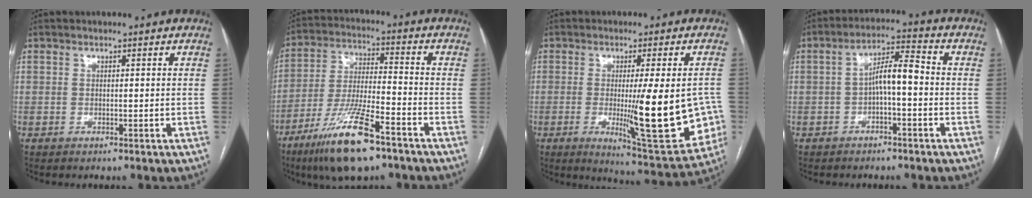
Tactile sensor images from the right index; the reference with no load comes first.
{"total": 14.4, "force": [-9.1, 2.3, 11.0], "torque": [-0.223, -0.028, -0.163]}
{"total": 16.4, "force": [-2.6, 2.6, 16.0], "torque": [-0.185, -0.022, -0.023]}
{"total": 6.2, "force": [-0.8, 1.4, 6.0], "torque": [-0.102, 0.027, -0.015]}